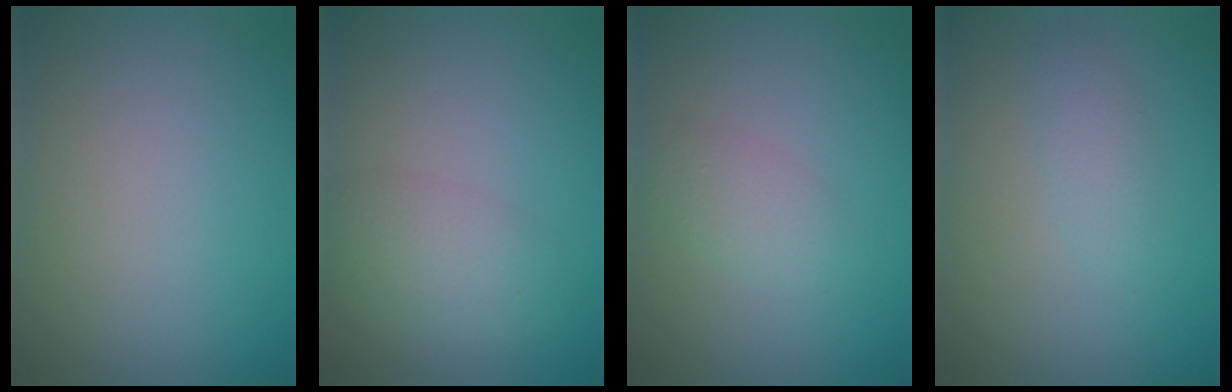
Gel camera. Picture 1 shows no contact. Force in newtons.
{"total": 2.9, "press": 2.9, "slide": 0.1}
{"total": 1.9, "press": 1.9, "slide": 0.1}
{"total": 1.7, "press": 1.7, "slide": 0.0}